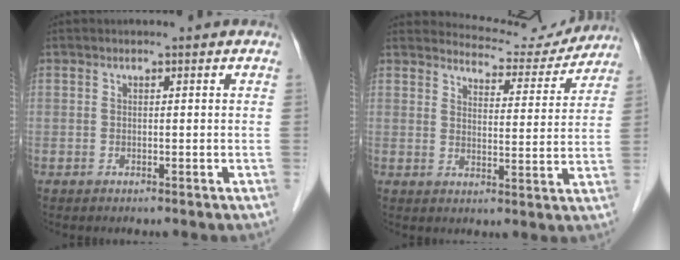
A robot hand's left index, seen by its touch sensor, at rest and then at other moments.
{"total": 10.7, "force": [10.5, 2.1, 0.5], "torque": [-0.001, -0.010, 0.126]}